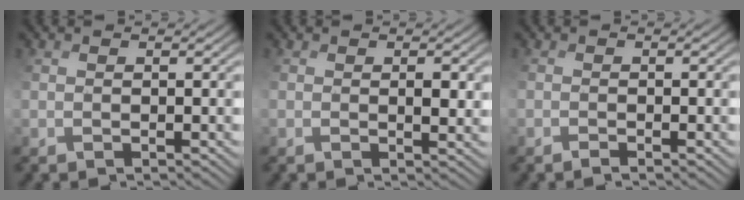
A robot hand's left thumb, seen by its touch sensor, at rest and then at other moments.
{"total": 2.5, "force": [0.8, 1.2, 2.0], "torque": [-0.039, 0.000, 0.017]}
{"total": 0.9, "force": [-0.8, 0.0, 0.4], "torque": [-0.004, 0.002, -0.016]}